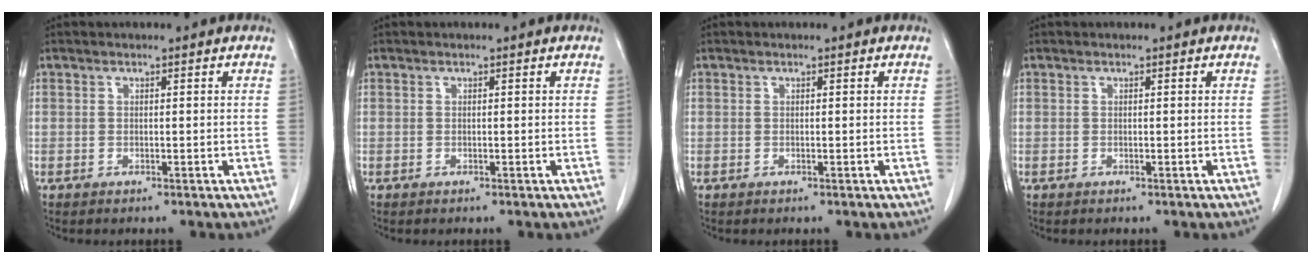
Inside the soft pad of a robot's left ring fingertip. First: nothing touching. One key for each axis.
{"total": 0.0}
{"total": 0.0}
{"total": 0.0}